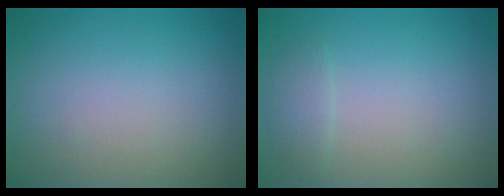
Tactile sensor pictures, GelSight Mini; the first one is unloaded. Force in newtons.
{"total": 1.1, "press": 1.1, "slide": 0.0}